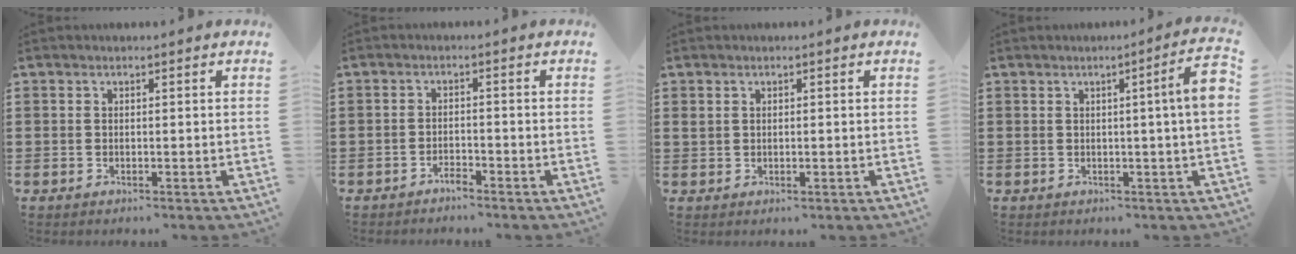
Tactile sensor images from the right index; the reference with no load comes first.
{"total": 1.5, "force": [-1.5, 0.2, 0.4], "torque": [-0.013, 0.001, -0.029]}
{"total": 0.9, "force": [0.2, 0.5, 0.8], "torque": [-0.017, 0.004, 0.002]}
{"total": 5.5, "force": [0.6, -0.1, 5.5], "torque": [-0.082, -0.012, 0.004]}